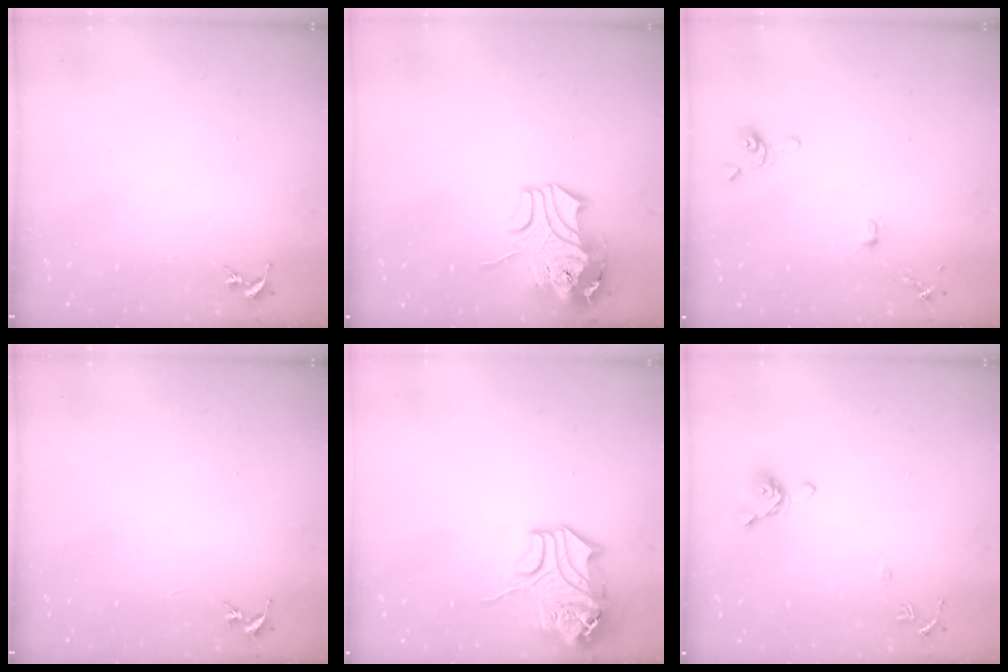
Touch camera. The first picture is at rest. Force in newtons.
{"total": 12.0, "press": 11.8, "slide": 2.0}
{"total": 4.6, "press": 4.6, "slide": 0.7}
{"total": 0.0}
{"total": 13.8, "press": 13.7, "slide": 2.0}
{"total": 8.4, "press": 8.3, "slide": 1.5}